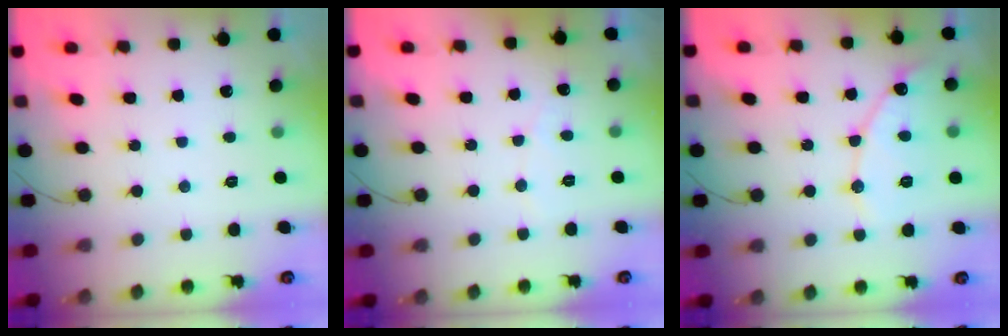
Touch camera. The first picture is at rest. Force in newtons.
{"total": 2.8, "press": 2.8, "slide": 0.2}
{"total": 9.7, "press": 9.6, "slide": 0.9}